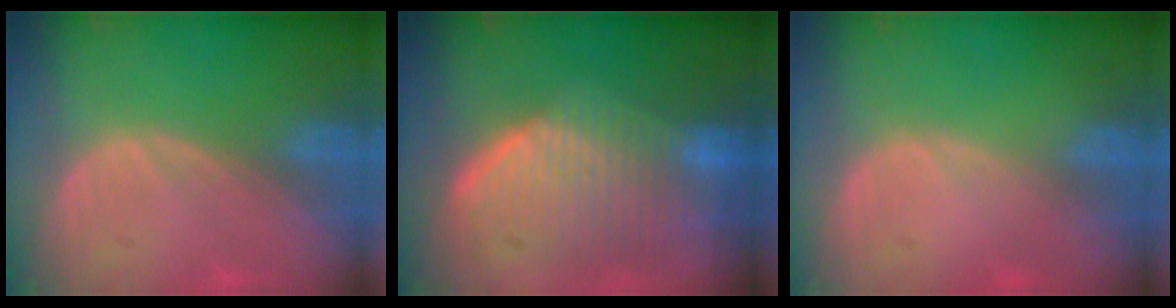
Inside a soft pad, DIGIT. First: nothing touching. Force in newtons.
{"total": 10.0, "press": 9.0, "slide": 4.4}
{"total": 0.0}